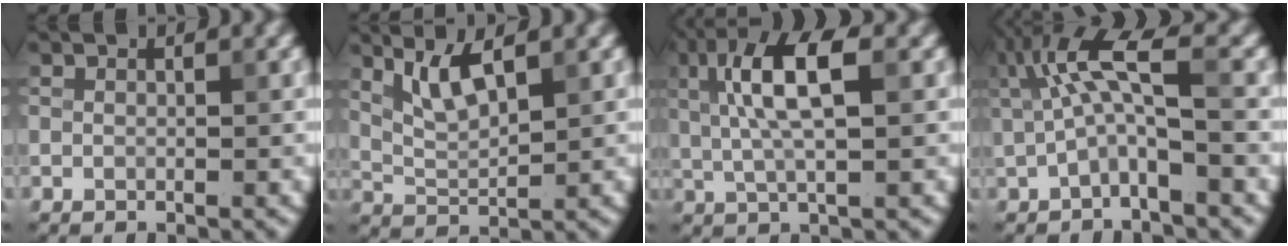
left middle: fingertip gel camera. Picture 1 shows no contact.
{"total": 3.4, "force": [2.0, 0.9, 2.7], "torque": [-0.059, -0.006, 0.044]}
{"total": 6.5, "force": [1.6, 2.0, 6.0], "torque": [-0.117, 0.011, 0.027]}
{"total": 5.3, "force": [1.0, 1.3, 5.0], "torque": [-0.099, 0.008, 0.016]}